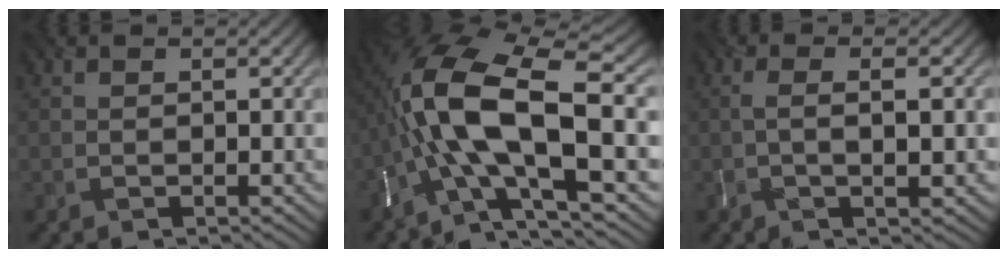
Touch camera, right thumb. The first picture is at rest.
{"total": 16.3, "force": [-1.6, 6.0, 15.1], "torque": [-0.304, 0.020, -0.039]}
{"total": 3.1, "force": [-0.2, 0.7, 3.0], "torque": [-0.055, 0.003, -0.005]}